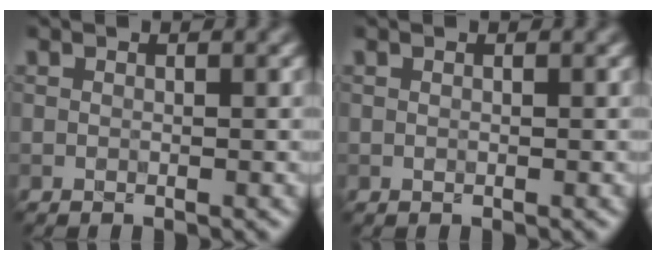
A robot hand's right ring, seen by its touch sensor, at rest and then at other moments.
{"total": 0.0}